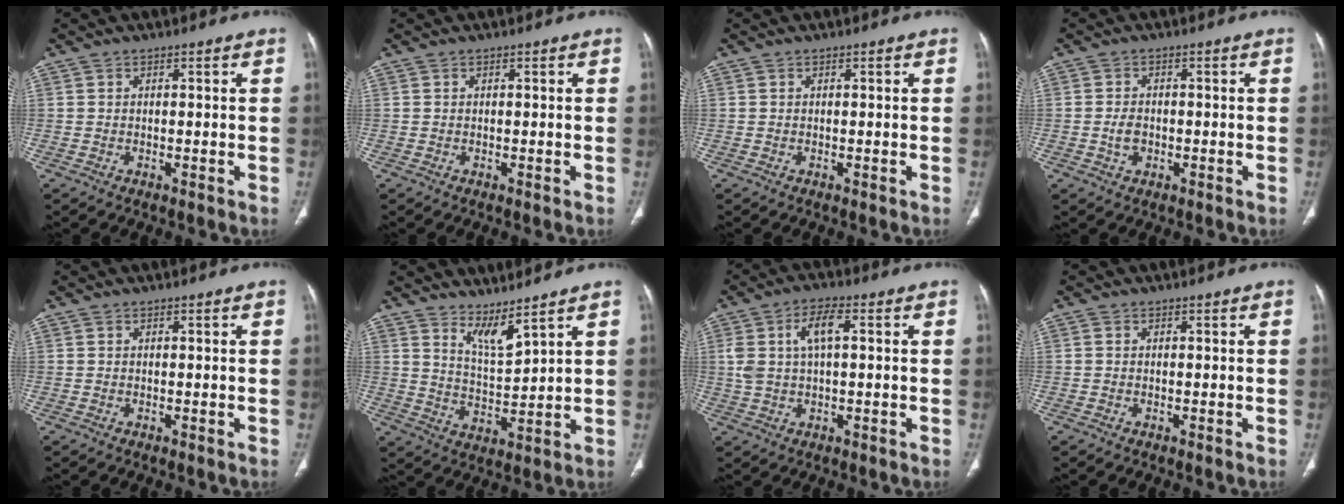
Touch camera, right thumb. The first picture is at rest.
{"total": 0.0}
{"total": 0.0}
{"total": 2.7, "force": [-0.6, 2.0, 1.7], "torque": [-0.025, 0.007, -0.010]}
{"total": 0.0}
{"total": 5.8, "force": [4.8, 0.8, 3.1], "torque": [-0.054, -0.057, 0.103]}
{"total": 7.1, "force": [1.6, 3.1, 6.2], "torque": [-0.134, 0.018, 0.032]}
{"total": 0.0}